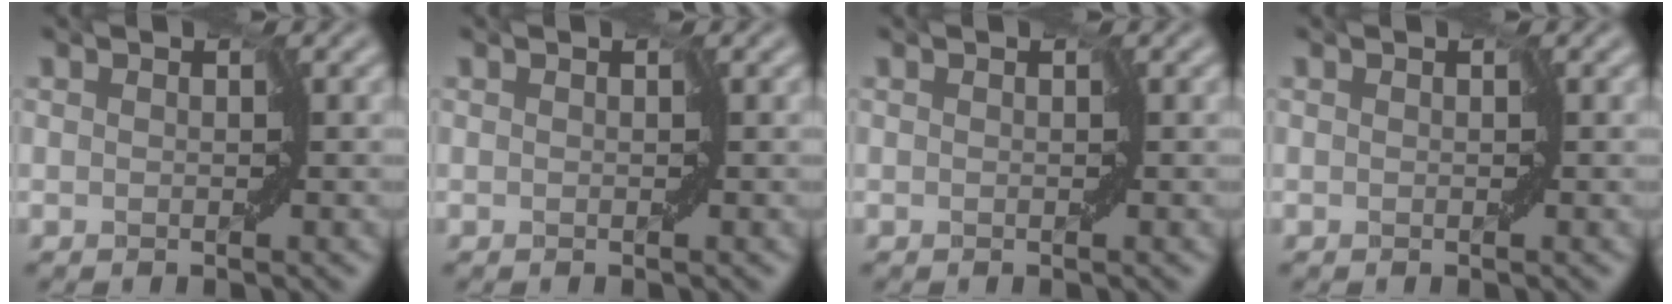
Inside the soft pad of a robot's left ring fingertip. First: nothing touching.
{"total": 0.0}
{"total": 0.0}
{"total": 0.0}